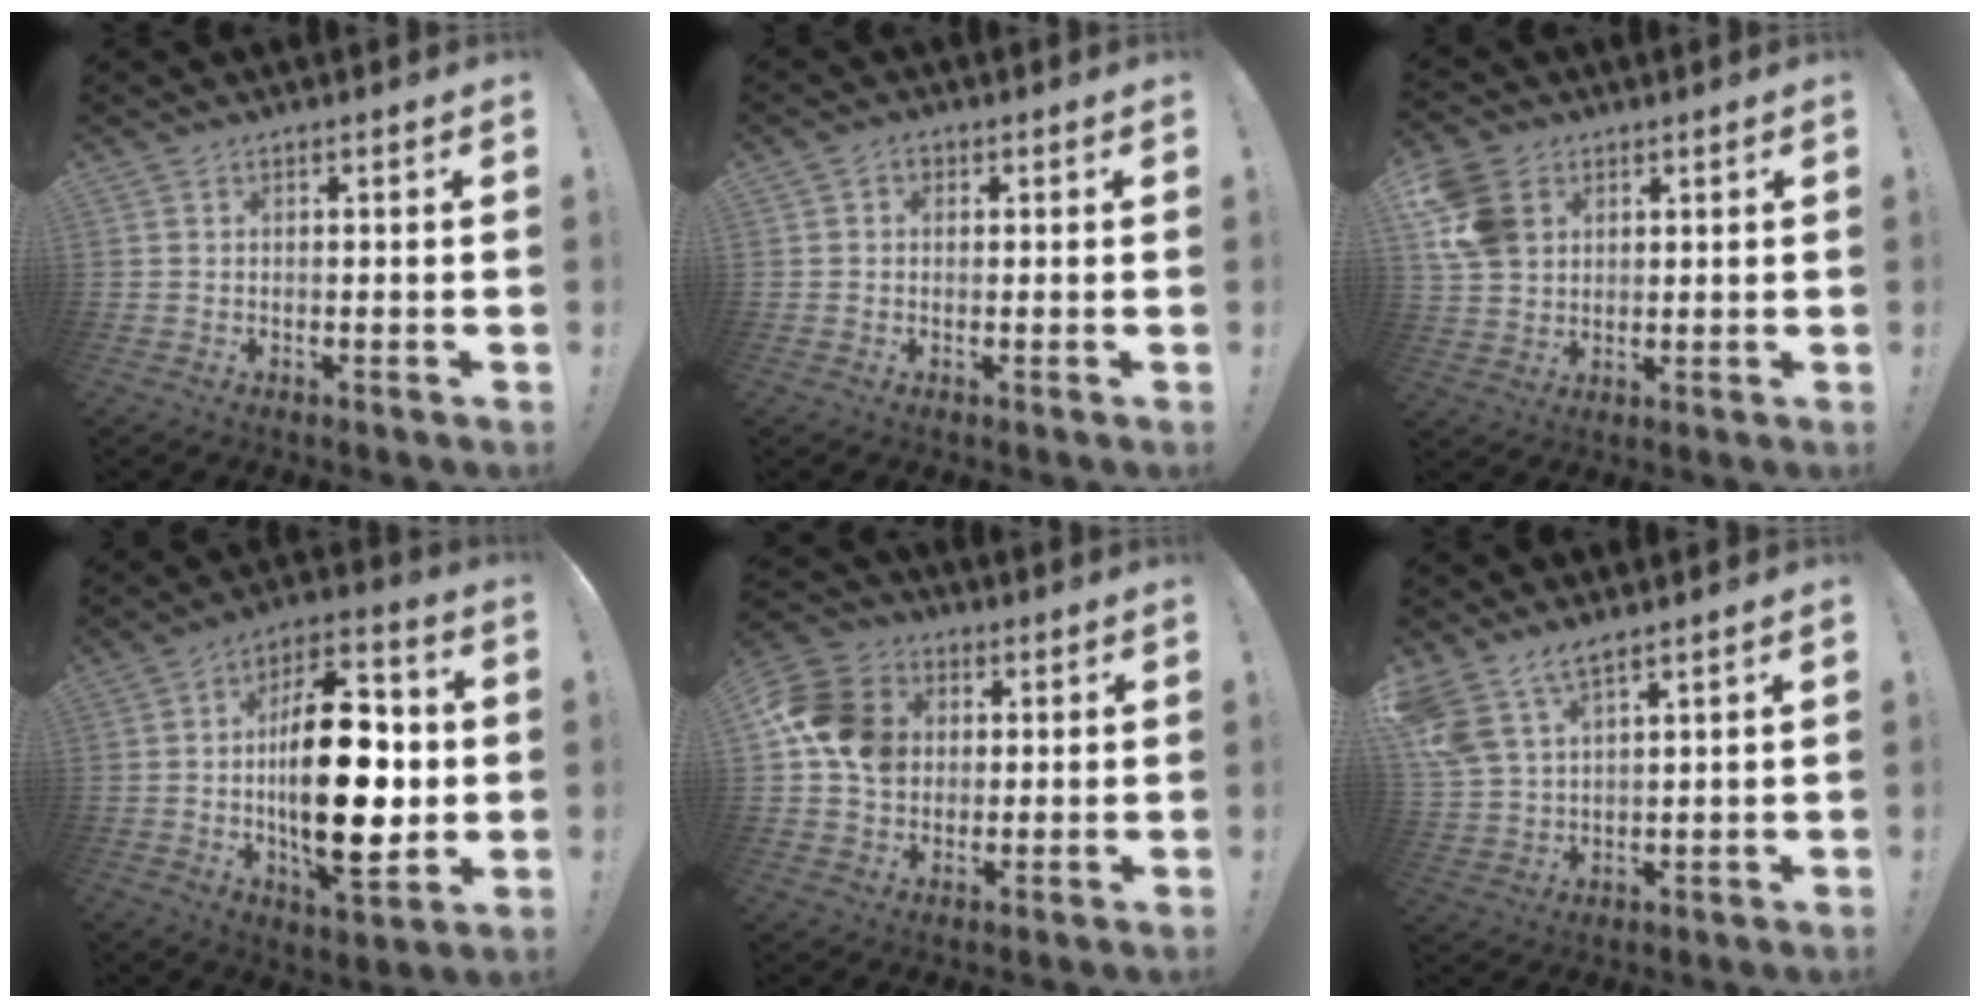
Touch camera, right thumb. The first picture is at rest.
{"total": 1.9, "force": [0.1, 1.7, 0.9], "torque": [-0.008, 0.002, 0.000]}
{"total": 11.3, "force": [4.2, 8.7, 6.0], "torque": [-0.120, -0.008, 0.087]}
{"total": 25.8, "force": [-1.0, 11.8, 22.9], "torque": [-0.372, 0.000, -0.013]}
{"total": 14.4, "force": [2.0, 11.8, 8.0], "torque": [-0.126, 0.000, 0.041]}
{"total": 8.6, "force": [6.4, 3.8, 4.2], "torque": [-0.088, -0.025, 0.131]}